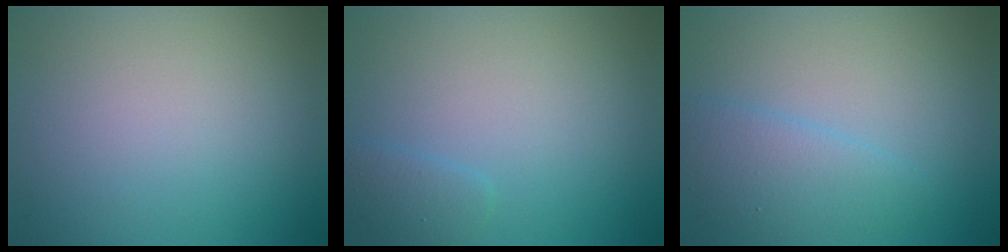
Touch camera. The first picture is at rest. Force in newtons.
{"total": 1.3, "press": 1.3, "slide": 0.2}
{"total": 2.8, "press": 2.8, "slide": 0.2}